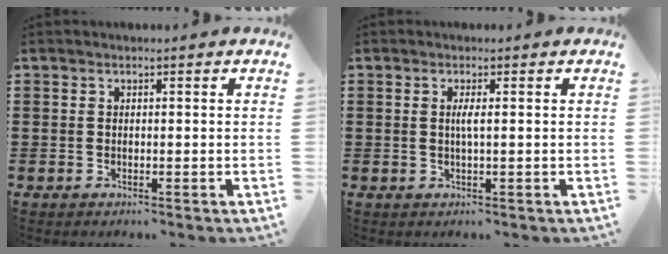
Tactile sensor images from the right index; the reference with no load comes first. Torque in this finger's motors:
{"motor_torque": [0.02, -0.01, 0.05, 0.04]}